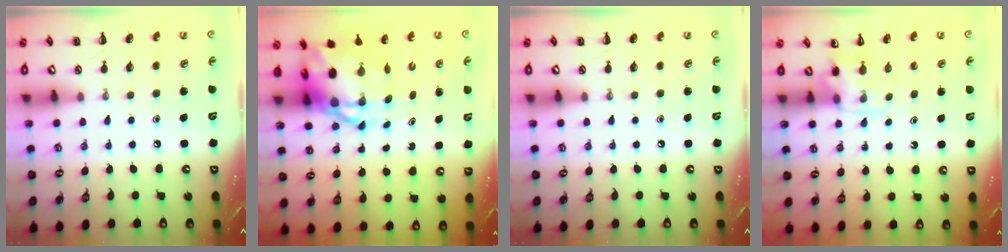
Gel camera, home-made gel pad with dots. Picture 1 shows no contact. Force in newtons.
{"total": 9.2, "press": 8.9, "slide": 2.3}
{"total": 0.0}
{"total": 3.7, "press": 3.7, "slide": 0.7}